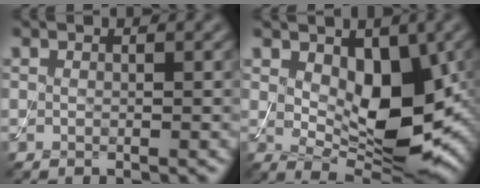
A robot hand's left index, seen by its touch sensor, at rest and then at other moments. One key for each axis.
{"total": 8.1, "fx": 1.1, "fy": 4.4, "fz": 6.7, "tx": -0.104, "ty": -0.017, "tz": 0.026}